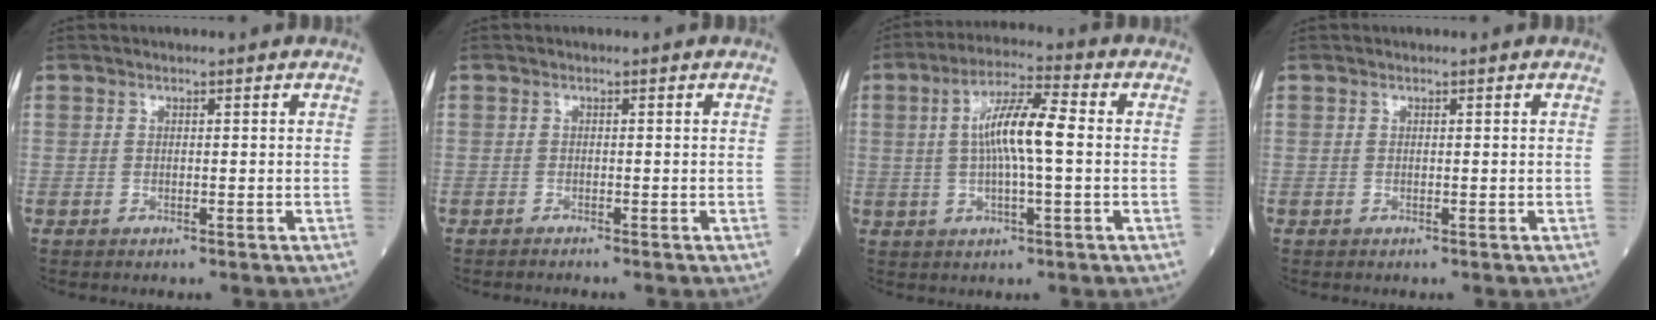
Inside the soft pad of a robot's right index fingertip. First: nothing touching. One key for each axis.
{"total": 1.0, "fx": -1.0, "fy": -0.1, "fz": 0.3, "tx": -0.005, "ty": 0.001, "tz": -0.011}
{"total": 9.2, "fx": 0.5, "fy": 1.2, "fz": 9.1, "tx": -0.171, "ty": 0.014, "tz": 0.003}
{"total": 0.0}